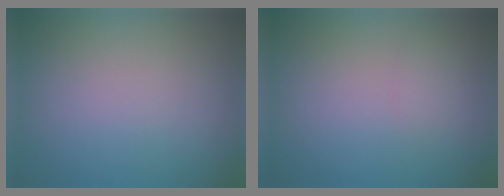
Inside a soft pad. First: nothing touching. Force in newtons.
{"total": 0.9, "press": 0.9, "slide": 0.0}